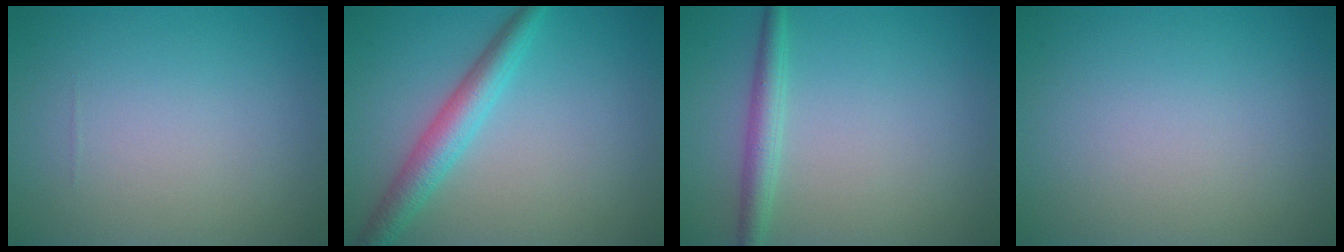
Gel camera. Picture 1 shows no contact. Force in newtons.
{"total": 3.8, "press": 3.8, "slide": 0.1}
{"total": 2.3, "press": 2.3, "slide": 0.1}
{"total": 0.0}